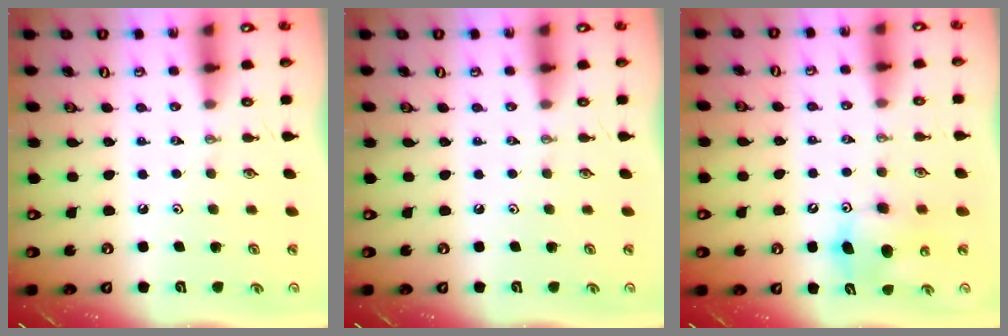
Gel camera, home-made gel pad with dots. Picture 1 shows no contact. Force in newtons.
{"total": 0.0}
{"total": 10.9, "press": 10.8, "slide": 1.5}